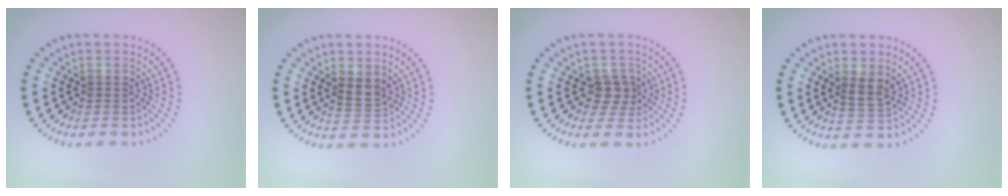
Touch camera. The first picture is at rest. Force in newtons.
{"total": 1.9, "press": 1.7, "slide": 0.9}
{"total": 2.2, "press": 1.8, "slide": 1.4}
{"total": 2.0, "press": 1.8, "slide": 0.8}